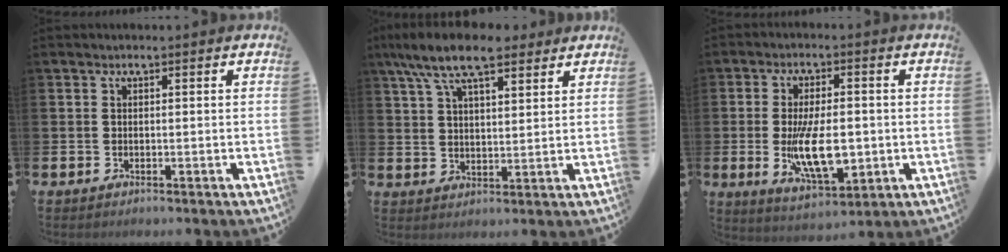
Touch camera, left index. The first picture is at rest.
{"total": 8.8, "force": [7.1, 2.8, 4.4], "torque": [-0.096, -0.016, 0.128]}
{"total": 8.7, "force": [-1.0, 4.0, 7.6], "torque": [-0.138, -0.003, -0.019]}